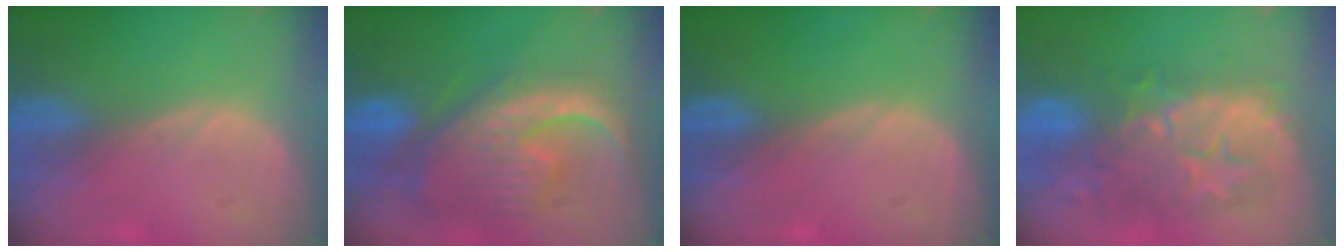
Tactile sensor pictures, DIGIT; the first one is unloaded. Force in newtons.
{"total": 12.8, "press": 11.0, "slide": 6.6}
{"total": 0.0}
{"total": 11.0, "press": 10.2, "slide": 4.0}